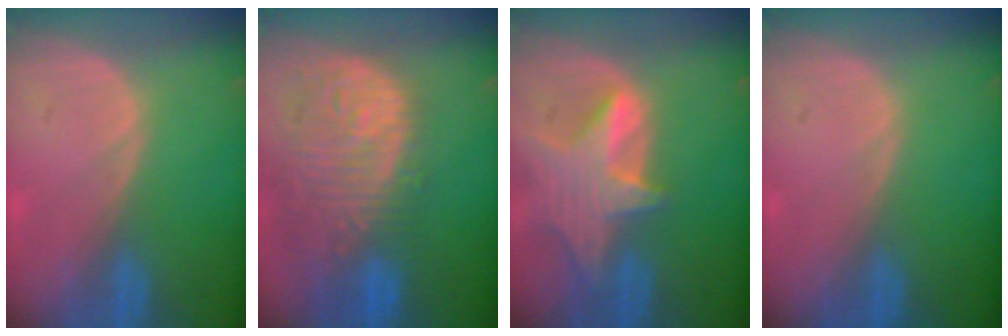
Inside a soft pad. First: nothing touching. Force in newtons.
{"total": 13.8, "press": 11.5, "slide": 7.7}
{"total": 8.0, "press": 7.3, "slide": 3.3}
{"total": 0.0}